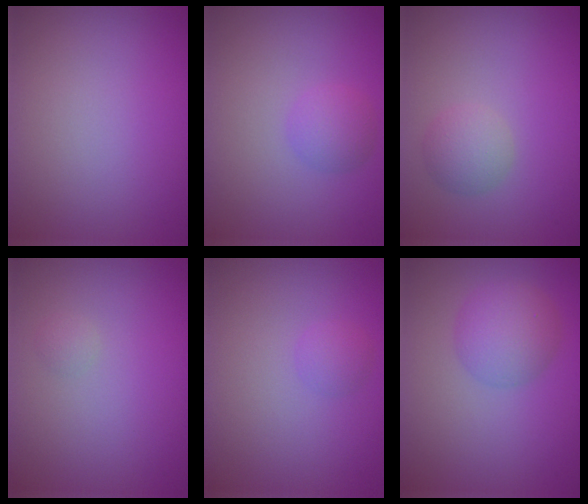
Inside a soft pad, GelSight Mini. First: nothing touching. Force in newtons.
{"total": 1.9, "press": 1.9, "slide": 0.1}
{"total": 2.1, "press": 2.1, "slide": 0.1}
{"total": 0.6, "press": 0.6, "slide": 0.0}
{"total": 1.1, "press": 1.1, "slide": 0.0}
{"total": 3.7, "press": 3.7, "slide": 0.1}